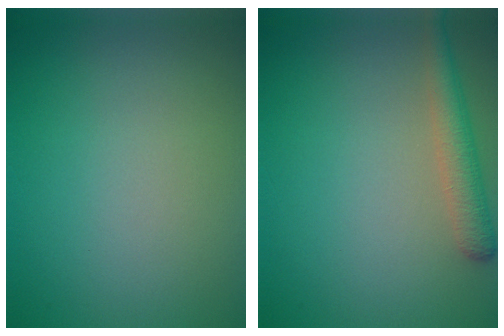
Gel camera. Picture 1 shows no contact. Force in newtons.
{"total": 2.9, "press": 2.9, "slide": 0.2}